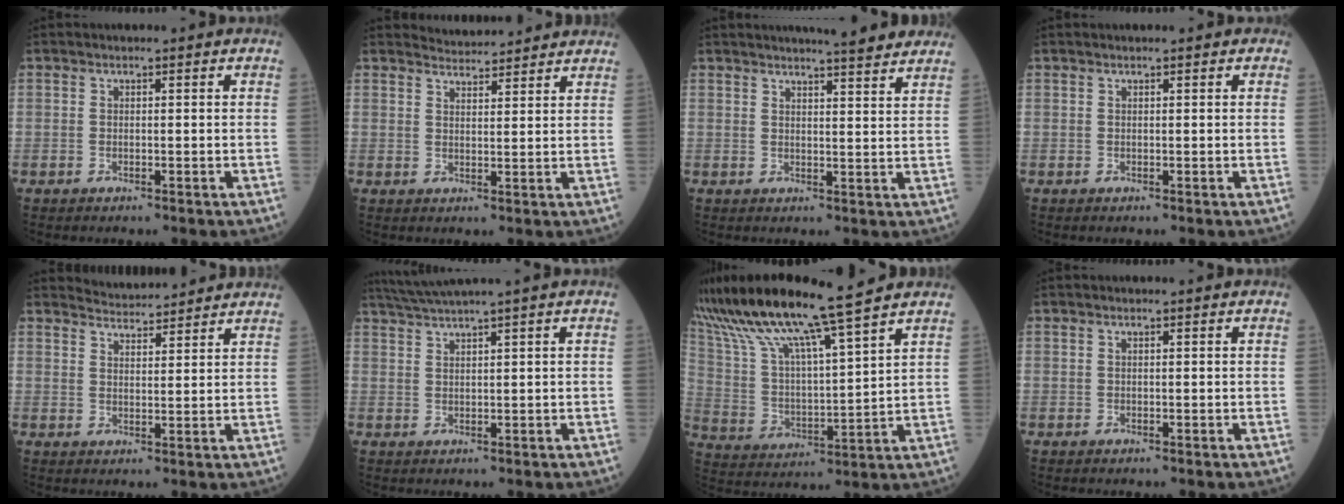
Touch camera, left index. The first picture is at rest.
{"total": 5.1, "force": [5.0, 0.7, 0.3], "torque": [-0.012, 0.018, 0.068]}
{"total": 8.1, "force": [7.3, 0.3, 3.3], "torque": [-0.043, -0.004, 0.077]}
{"total": 0.0}
{"total": 5.7, "force": [5.7, 0.6, 0.3], "torque": [-0.013, 0.019, 0.082]}
{"total": 4.0, "force": [3.2, -1.6, 1.8], "torque": [-0.045, 0.007, 0.070]}
{"total": 19.0, "force": [15.8, -0.4, 10.5], "torque": [-0.198, 0.017, 0.284]}
{"total": 0.0}